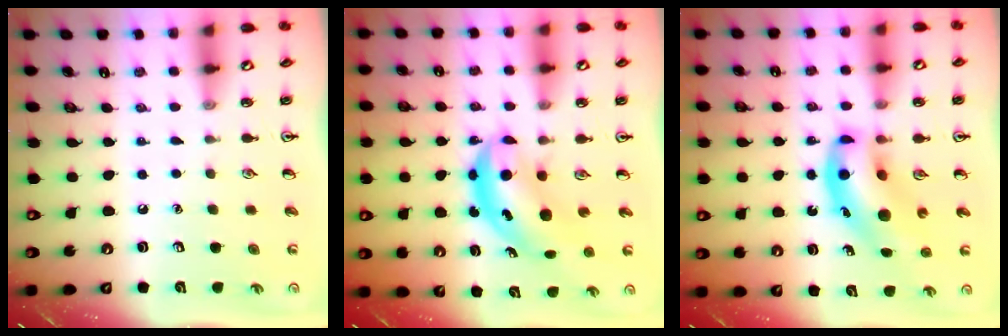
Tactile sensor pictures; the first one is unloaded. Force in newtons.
{"total": 5.7, "press": 5.5, "slide": 1.3}
{"total": 10.7, "press": 10.4, "slide": 2.8}